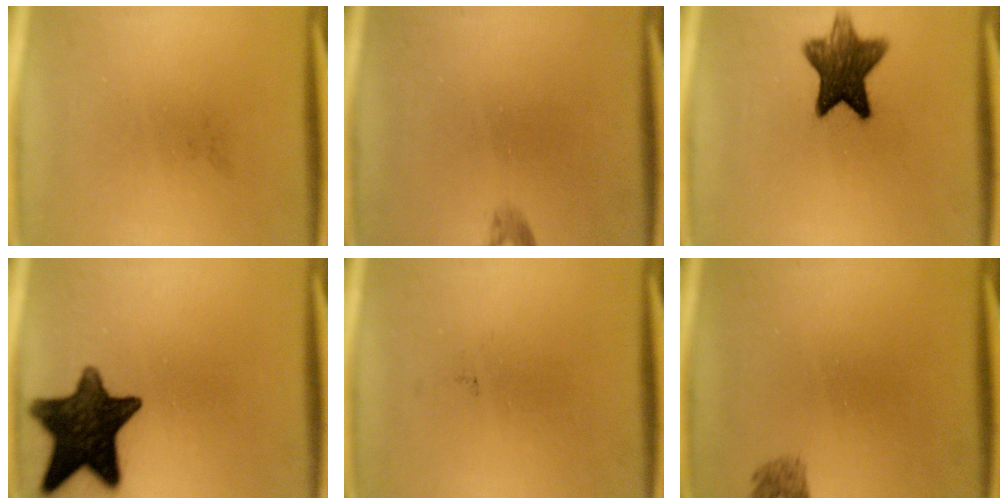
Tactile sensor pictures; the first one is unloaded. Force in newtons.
{"total": 0.9}
{"total": 10.2}
{"total": 14.5}
{"total": 0.0}
{"total": 1.4}